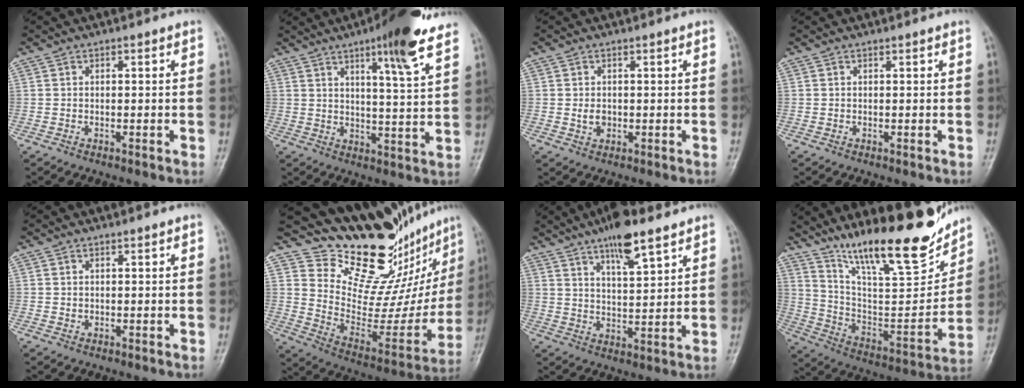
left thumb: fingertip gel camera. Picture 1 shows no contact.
{"total": 11.7, "force": [7.3, 1.6, 8.9], "torque": [-0.116, -0.040, 0.103]}
{"total": 1.9, "force": [0.1, 1.5, 1.2], "torque": [-0.016, -0.001, 0.006]}
{"total": 0.0}
{"total": 0.6, "force": [0.4, 0.4, 0.2], "torque": [0.004, -0.003, 0.007]}
{"total": 22.1, "force": [18.7, 7.6, 9.0], "torque": [-0.076, -0.146, 0.283]}
{"total": 10.1, "force": [6.9, 2.7, 6.8], "torque": [-0.098, -0.036, 0.115]}
{"total": 23.5, "force": [17.7, 5.6, 14.5], "torque": [-0.193, -0.088, 0.301]}